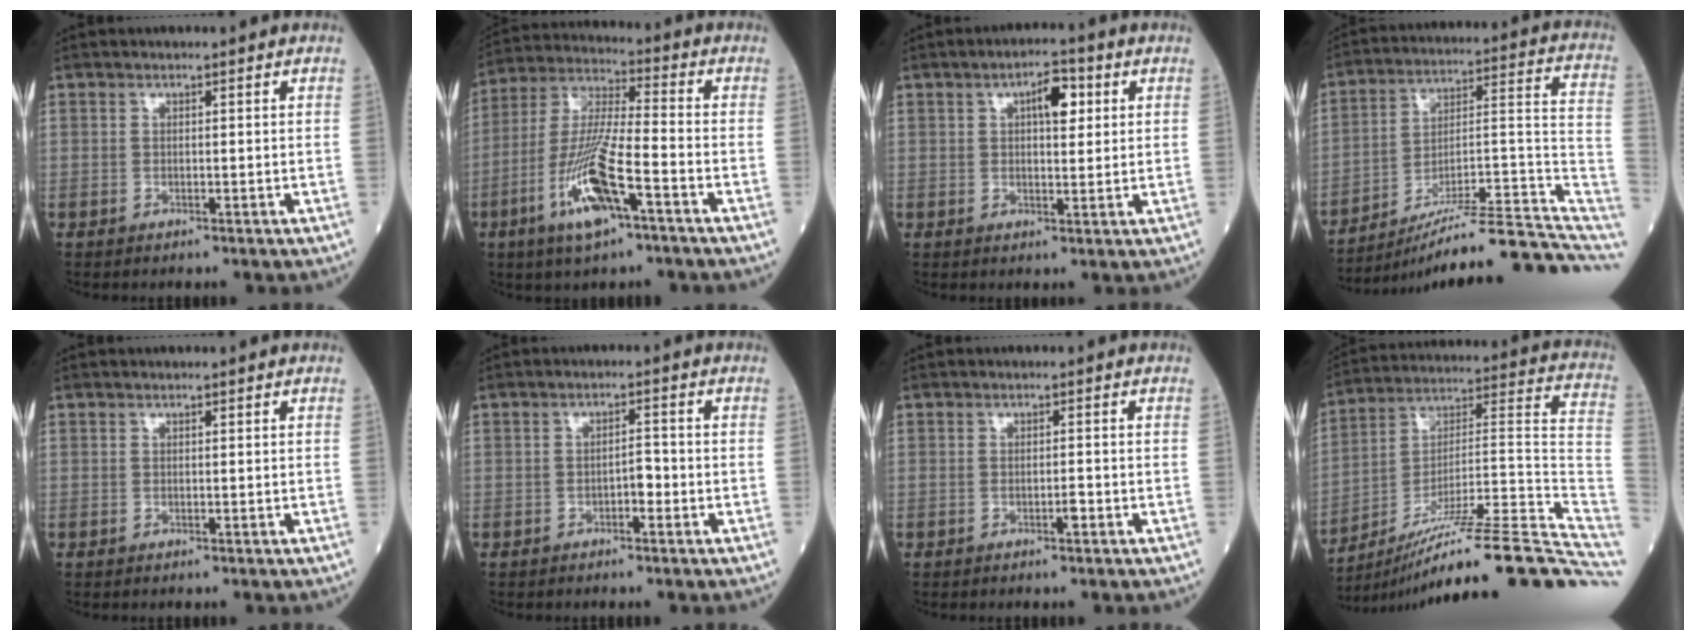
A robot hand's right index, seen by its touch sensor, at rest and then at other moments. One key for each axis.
{"total": 13.3, "fx": -5.9, "fy": 1.9, "fz": 11.8, "tx": -0.245, "ty": -0.009, "tz": -0.111}
{"total": 5.1, "fx": 1.8, "fy": 1.9, "fz": 4.3, "tx": -0.066, "ty": 0.010, "tz": 0.025}
{"total": 20.7, "fx": -17.8, "fy": 1.9, "fz": 10.4, "tx": -0.089, "ty": 0.041, "tz": -0.266}
{"total": 0.0}
{"total": 2.1, "fx": -0.9, "fy": 0.7, "fz": 1.7, "tx": -0.023, "ty": 0.005, "tz": -0.016}
{"total": 1.0, "fx": -0.6, "fy": 0.1, "fz": 0.8, "tx": -0.016, "ty": 0.001, "tz": -0.010}
{"total": 27.2, "fx": -20.6, "fy": 1.7, "fz": 17.7, "tx": -0.169, "ty": 0.037, "tz": -0.317}